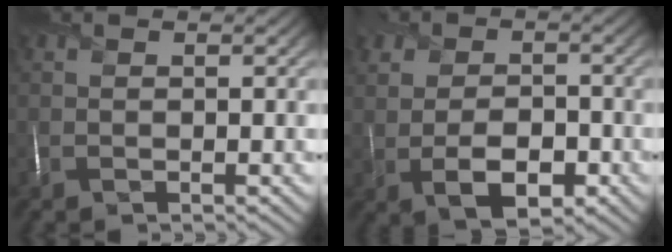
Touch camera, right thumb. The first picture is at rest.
{"total": 7.4, "force": [-1.5, 5.2, 5.0], "torque": [-0.072, -0.002, -0.035]}